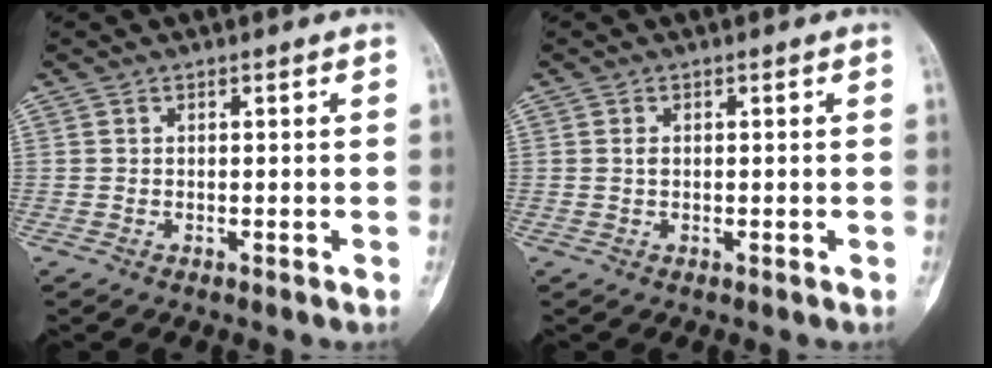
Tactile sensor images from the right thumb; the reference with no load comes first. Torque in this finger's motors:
{"motor_torque": [-0.05, 0.36, 0.21, 0.01, 0.06]}